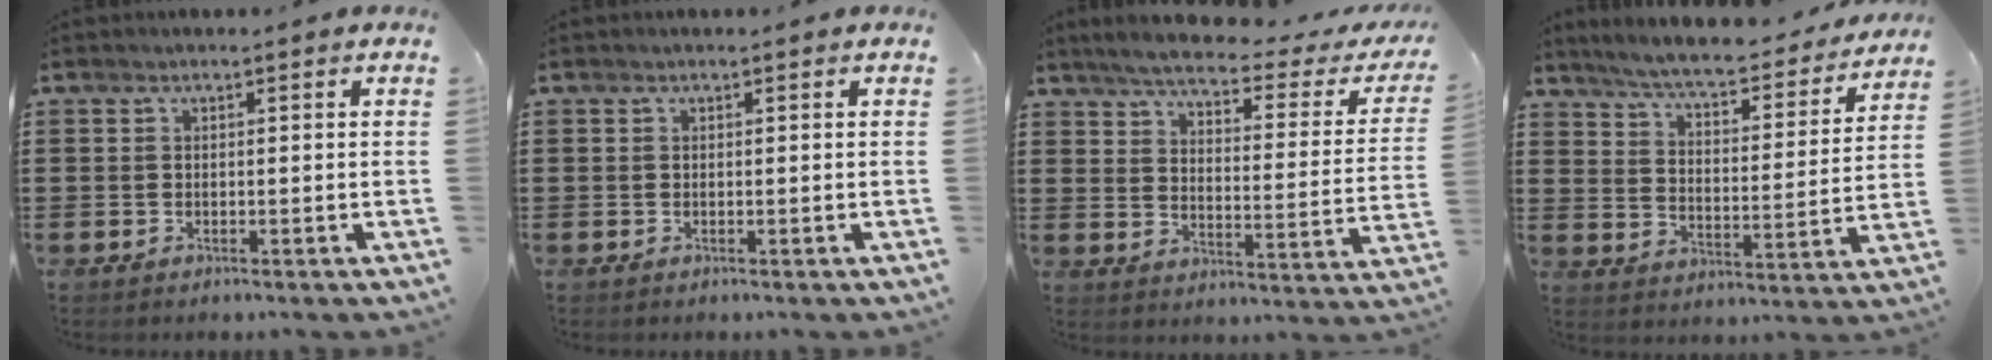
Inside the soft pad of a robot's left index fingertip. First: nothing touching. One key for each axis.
{"total": 0.0}
{"total": 3.9, "fx": 3.3, "fy": -0.1, "fz": 2.0, "tx": -0.061, "ty": -0.025, "tz": 0.047}
{"total": 5.6, "fx": 5.2, "fy": 0.0, "fz": 2.2, "tx": -0.066, "ty": -0.037, "tz": 0.082}